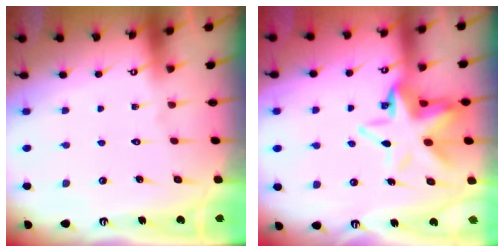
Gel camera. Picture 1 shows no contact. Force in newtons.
{"total": 12.2, "press": 12.0, "slide": 2.3}